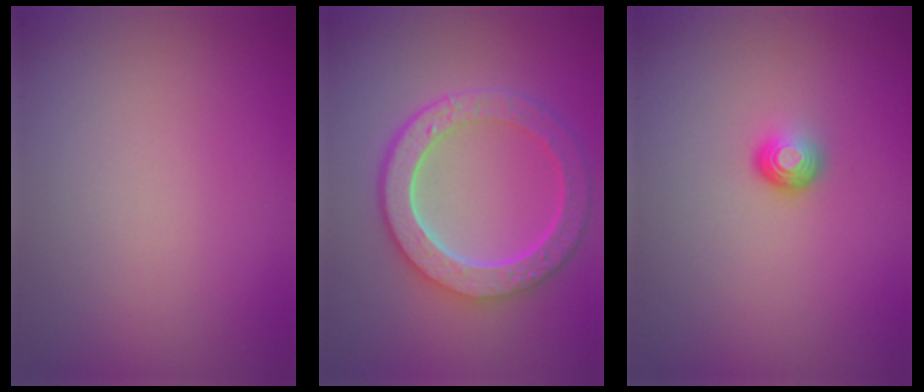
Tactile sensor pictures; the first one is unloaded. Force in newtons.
{"total": 7.0, "press": 5.2, "slide": 4.7}
{"total": 1.6, "press": 1.0, "slide": 1.2}